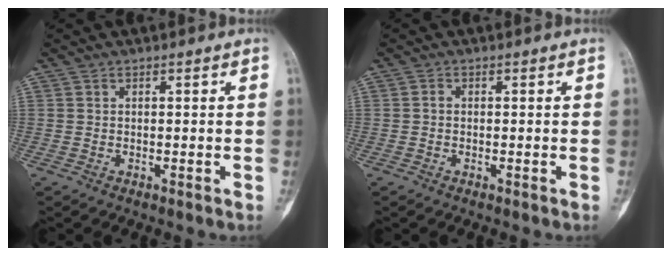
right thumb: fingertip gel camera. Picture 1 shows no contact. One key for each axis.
{"total": 0.6, "fx": -0.1, "fy": 0.5, "fz": 0.4, "tx": -0.006, "ty": 0.002, "tz": -0.008}